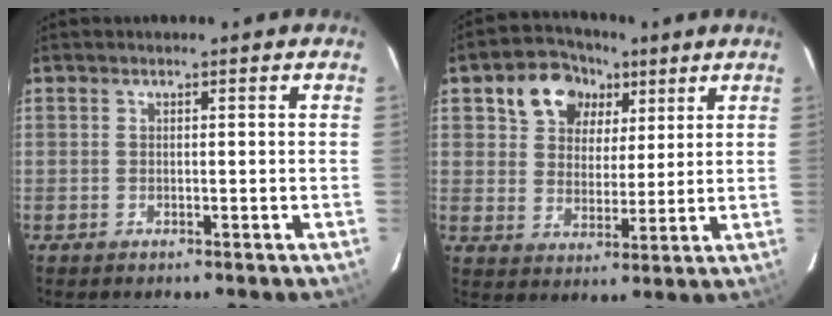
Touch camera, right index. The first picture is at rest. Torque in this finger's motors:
{"motor_torque": [0.77, 0.72, 0.32, 0.04]}